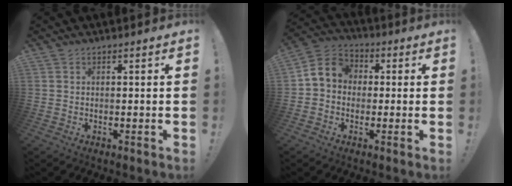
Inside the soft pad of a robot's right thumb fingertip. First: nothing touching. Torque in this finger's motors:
{"motor_torque": [0.23, 0.01, 0.62, -0.21, 0.01]}